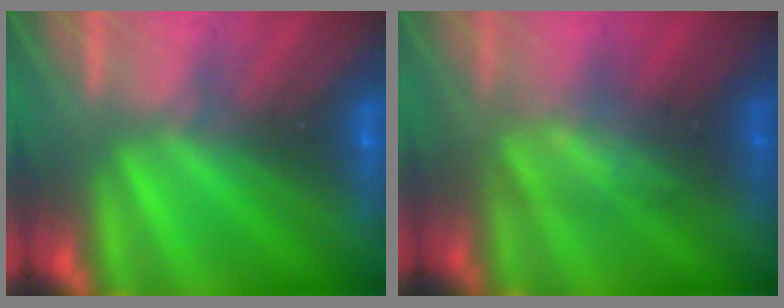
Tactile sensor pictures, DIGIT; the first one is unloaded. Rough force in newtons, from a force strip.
{"total": 3.2}